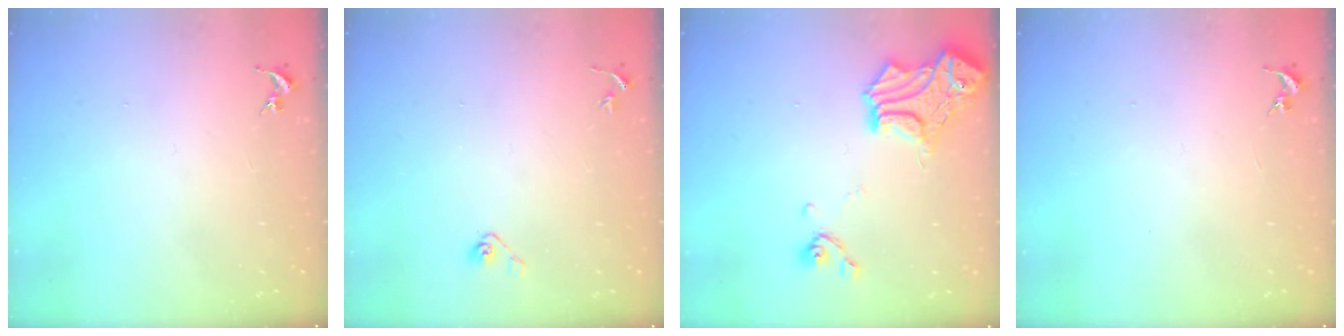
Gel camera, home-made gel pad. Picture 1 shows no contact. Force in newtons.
{"total": 3.9, "press": 3.4, "slide": 2.0}
{"total": 16.0, "press": 15.9, "slide": 1.4}
{"total": 0.0}